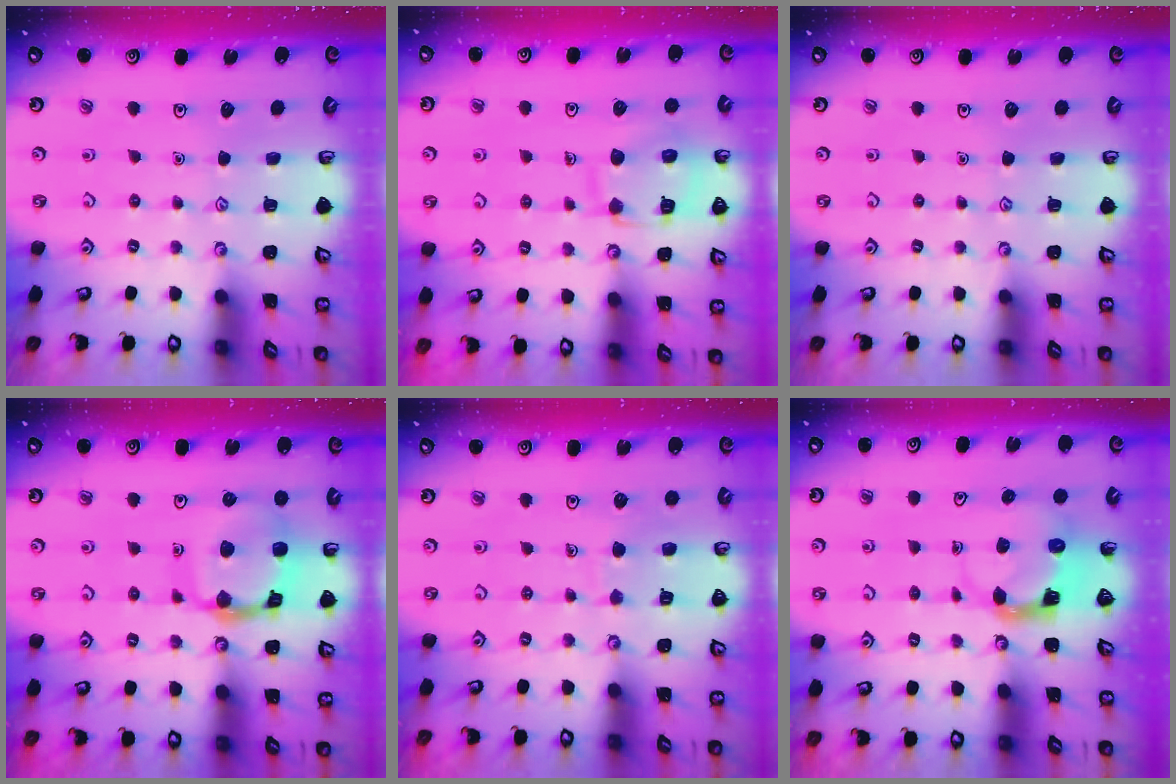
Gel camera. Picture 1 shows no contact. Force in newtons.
{"total": 12.7, "press": 12.7, "slide": 1.3}
{"total": 0.0}
{"total": 14.1, "press": 14.1, "slide": 1.5}
{"total": 6.1, "press": 6.1, "slide": 0.5}
{"total": 3.8, "press": 3.7, "slide": 0.7}